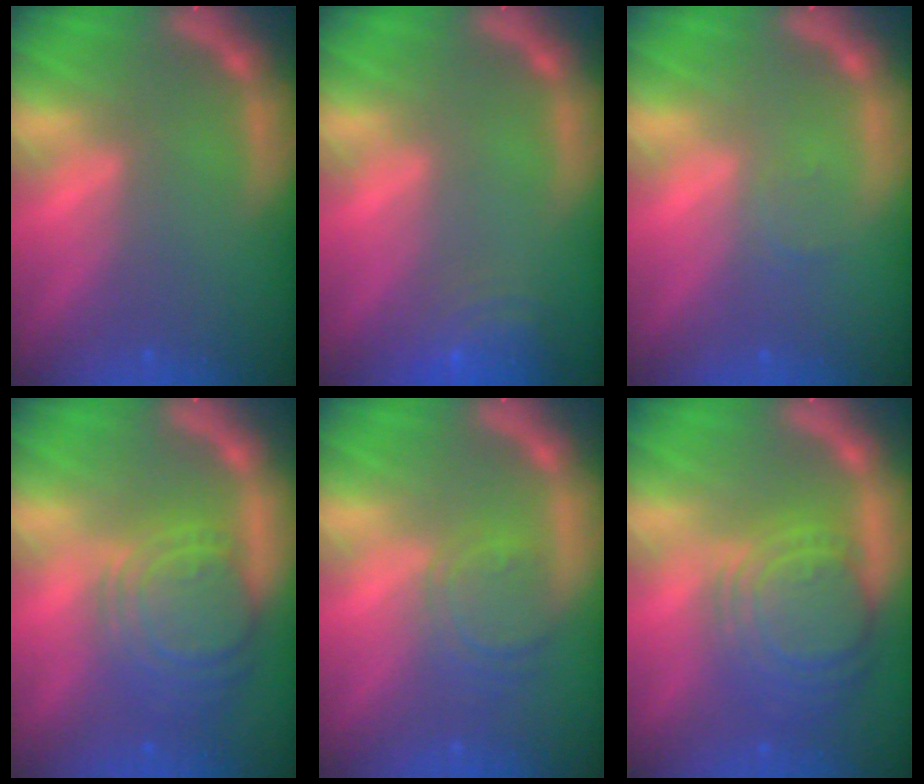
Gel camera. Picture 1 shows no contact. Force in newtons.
{"total": 5.6}
{"total": 1.0}
{"total": 8.5}
{"total": 4.0}
{"total": 9.5}